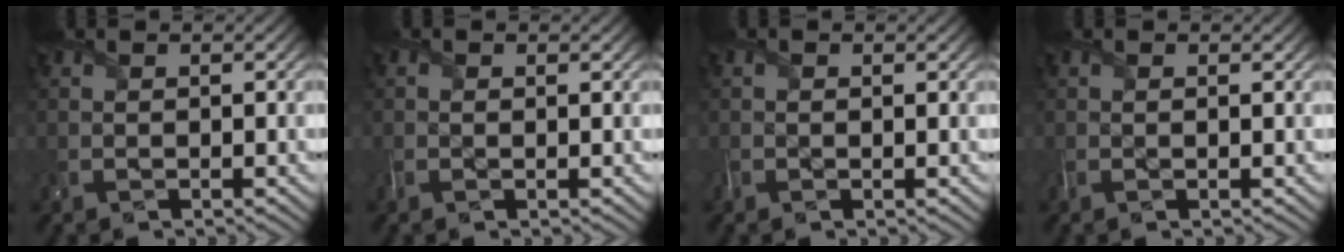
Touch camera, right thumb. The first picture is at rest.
{"total": 1.2, "force": [0.0, 0.8, 0.8], "torque": [-0.020, -0.003, 0.000]}
{"total": 1.1, "force": [0.2, 0.9, 0.6], "torque": [-0.014, -0.003, 0.003]}
{"total": 0.9, "force": [0.1, 0.4, 0.8], "torque": [-0.021, 0.000, 0.001]}